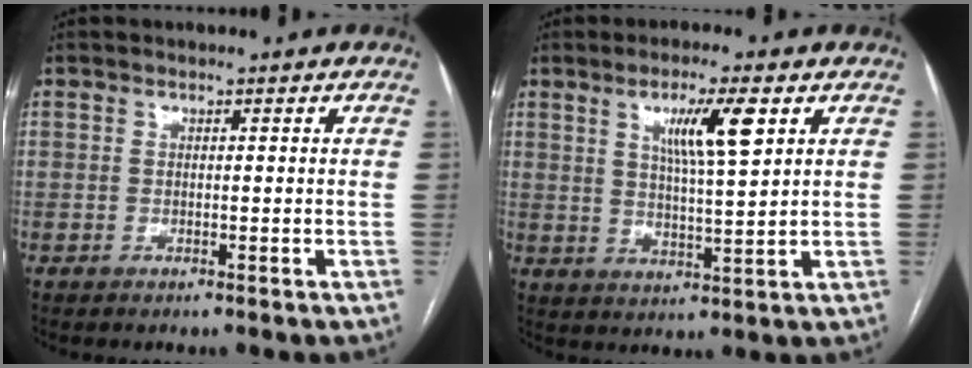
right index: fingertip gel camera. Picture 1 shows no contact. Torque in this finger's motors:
{"motor_torque": [0.76, 0.38, 0.25, 0.12]}